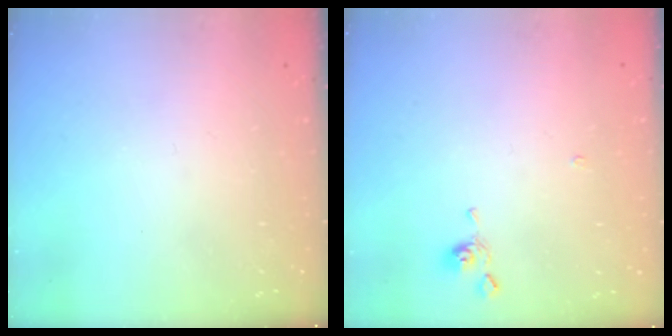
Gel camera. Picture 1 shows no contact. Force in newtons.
{"total": 2.2, "press": 2.2, "slide": 0.3}